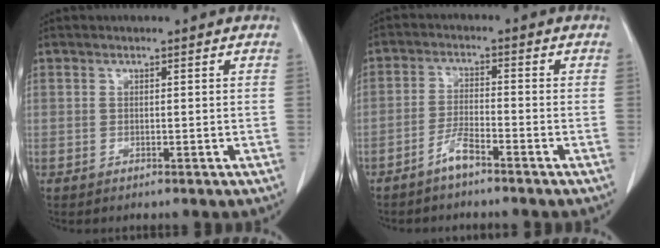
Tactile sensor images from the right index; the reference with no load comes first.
{"total": 3.6, "force": [-2.8, 0.3, 2.1], "torque": [-0.047, 0.002, -0.056]}